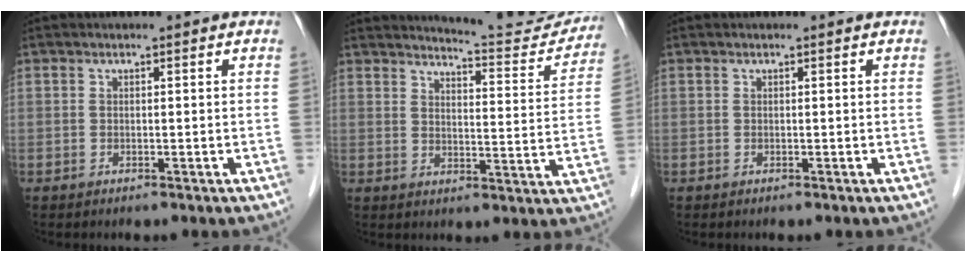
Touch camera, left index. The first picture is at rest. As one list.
[{"total": 13.1, "force": [12.9, 1.0, 2.0], "torque": [-0.022, -0.048, 0.149]}, {"total": 0.0}]